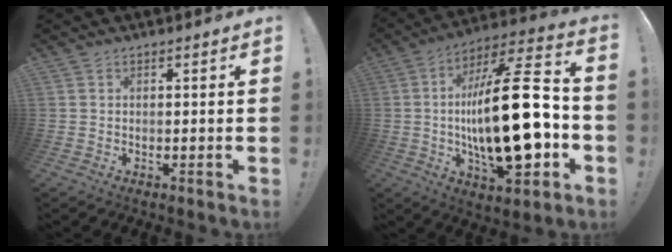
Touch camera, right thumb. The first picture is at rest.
{"total": 28.4, "force": [-2.9, 9.9, 26.4], "torque": [-0.455, 0.012, -0.054]}